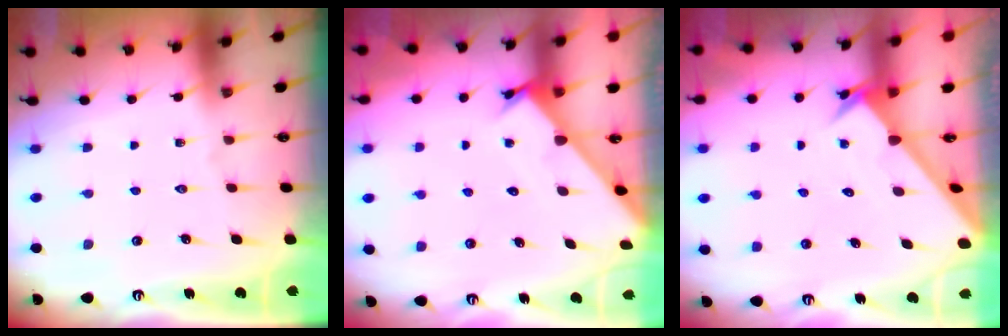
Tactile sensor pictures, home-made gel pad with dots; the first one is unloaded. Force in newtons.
{"total": 2.4, "press": 2.4, "slide": 0.3}
{"total": 2.6, "press": 2.6, "slide": 0.2}